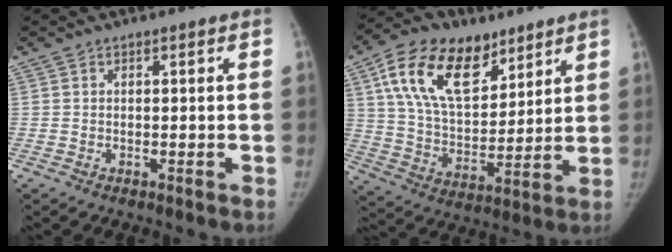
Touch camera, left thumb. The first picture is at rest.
{"total": 20.4, "force": [10.5, 11.7, 13.0], "torque": [-0.204, -0.031, 0.189]}